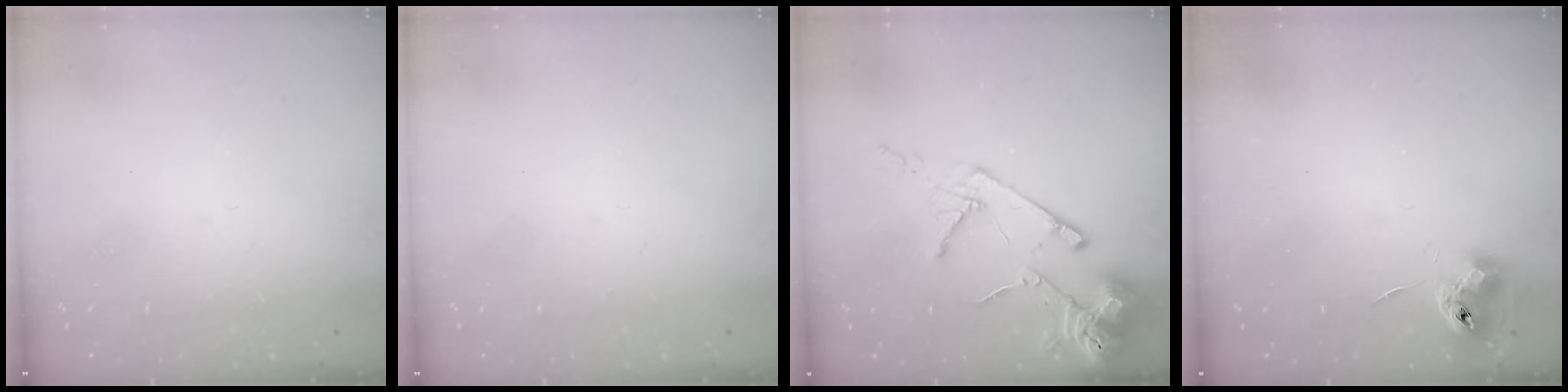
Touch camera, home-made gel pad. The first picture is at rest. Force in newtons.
{"total": 0.0}
{"total": 13.9, "press": 13.7, "slide": 1.8}
{"total": 7.8, "press": 7.8, "slide": 0.4}